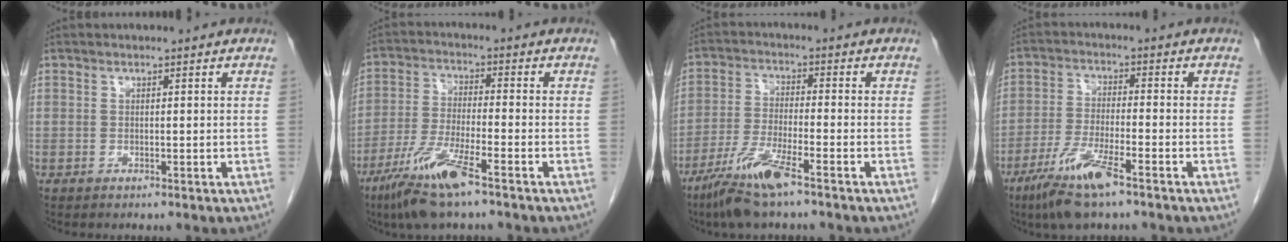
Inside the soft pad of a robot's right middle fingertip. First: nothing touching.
{"total": 9.9, "force": [-6.3, 0.7, 7.6], "torque": [-0.162, -0.025, -0.121]}
{"total": 8.6, "force": [-5.8, 0.5, 6.3], "torque": [-0.136, -0.022, -0.113]}
{"total": 8.9, "force": [-5.8, 0.8, 6.8], "torque": [-0.144, -0.022, -0.108]}